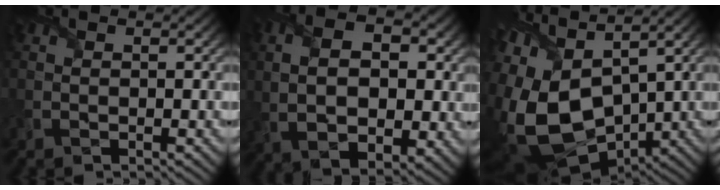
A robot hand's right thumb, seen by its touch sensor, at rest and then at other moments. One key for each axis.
{"total": 10.6, "fx": 0.7, "fy": 6.3, "fz": 8.5, "tx": -0.179, "ty": -0.002, "tz": 0.010}
{"total": 18.3, "fx": -1.7, "fy": 11.0, "fz": 14.6, "tx": -0.343, "ty": -0.040, "tz": -0.005}